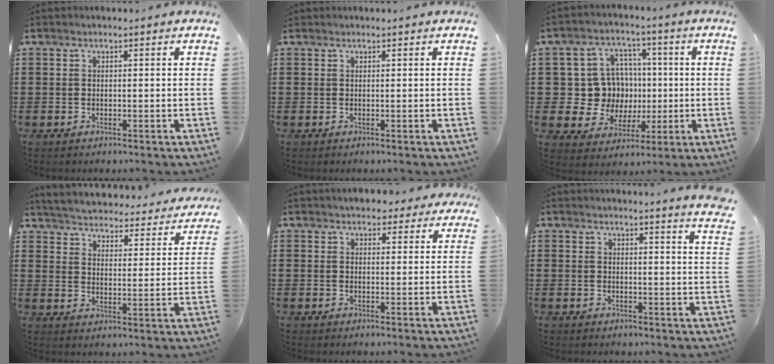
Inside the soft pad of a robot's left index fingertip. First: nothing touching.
{"total": 0.0}
{"total": 10.0, "force": [1.0, 9.6, 2.8], "torque": [-0.073, 0.009, 0.033]}
{"total": 4.0, "force": [4.0, -0.2, 0.0], "torque": [-0.026, -0.036, 0.062]}
{"total": 3.3, "force": [2.7, 1.6, 1.0], "torque": [-0.021, 0.001, 0.048]}
{"total": 3.1, "force": [2.9, -0.8, 0.9], "torque": [-0.019, -0.018, 0.050]}